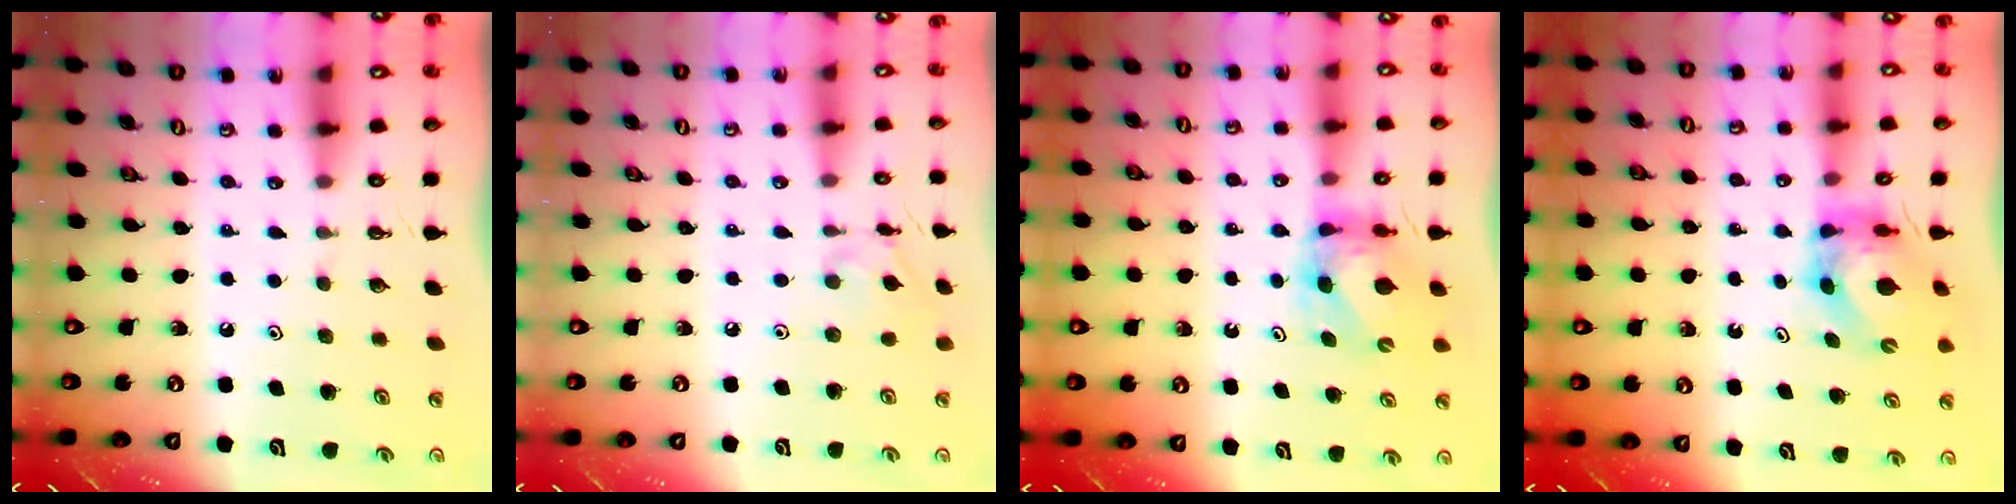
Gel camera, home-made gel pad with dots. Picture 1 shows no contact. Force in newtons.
{"total": 6.0, "press": 5.9, "slide": 0.6}
{"total": 5.6, "press": 5.6, "slide": 0.4}
{"total": 5.3, "press": 5.3, "slide": 0.6}